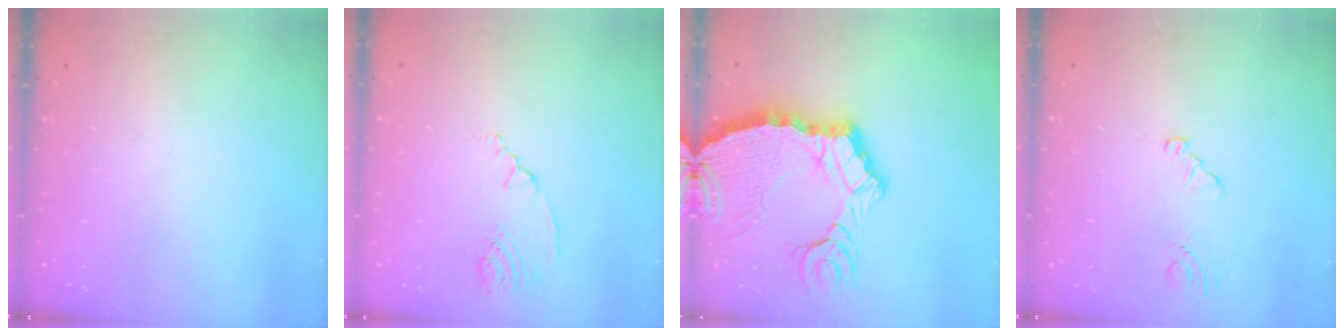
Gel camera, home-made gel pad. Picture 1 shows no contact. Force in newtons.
{"total": 2.4, "press": 2.0, "slide": 1.3}
{"total": 18.0, "press": 17.8, "slide": 2.2}
{"total": 3.8, "press": 1.7, "slide": 3.4}